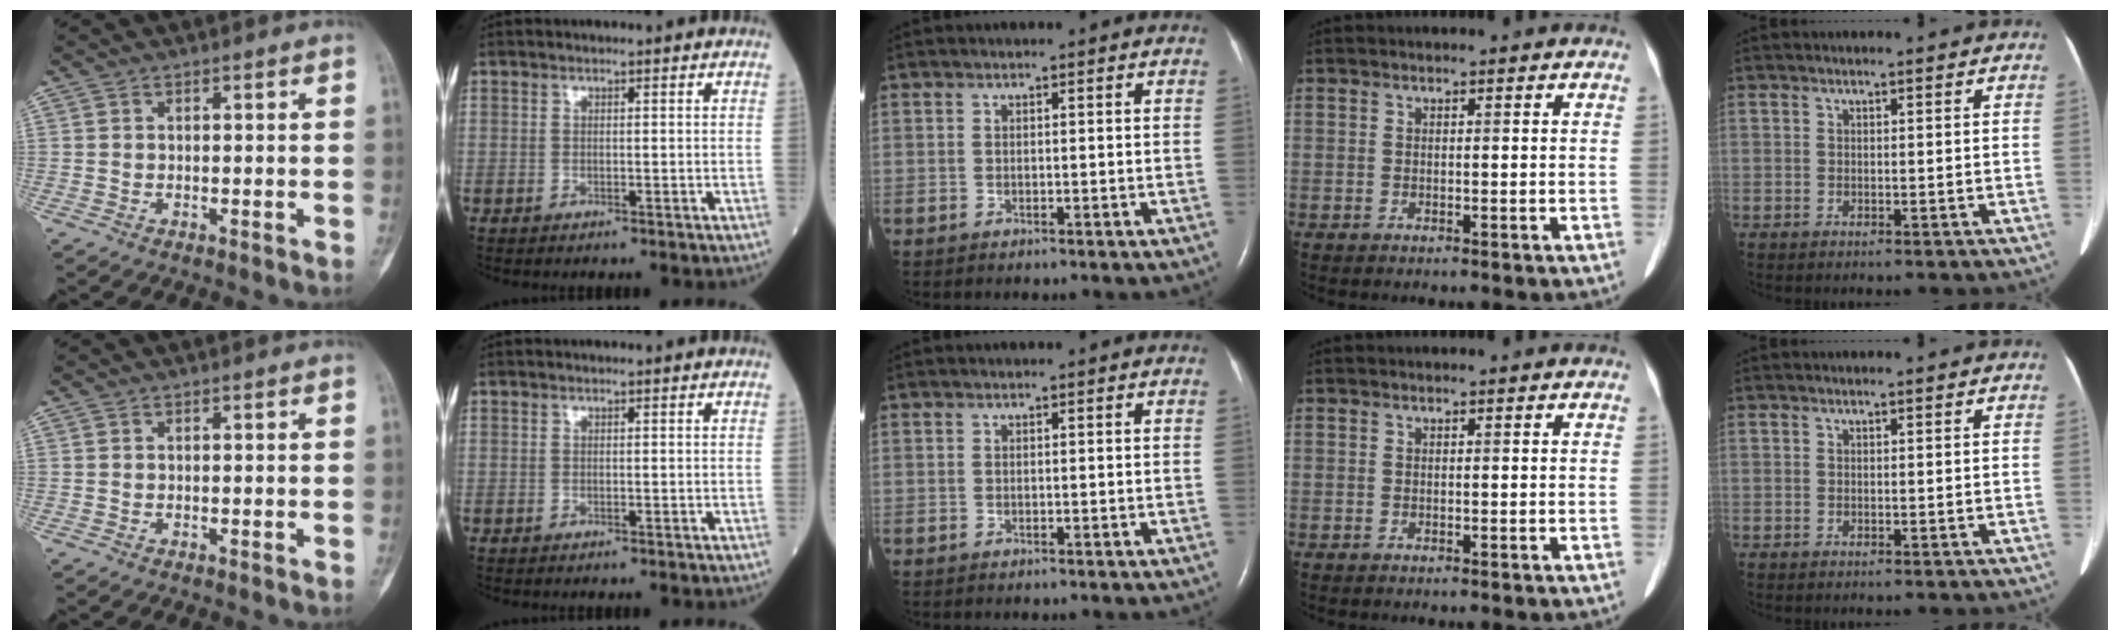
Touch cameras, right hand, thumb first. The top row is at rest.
{}